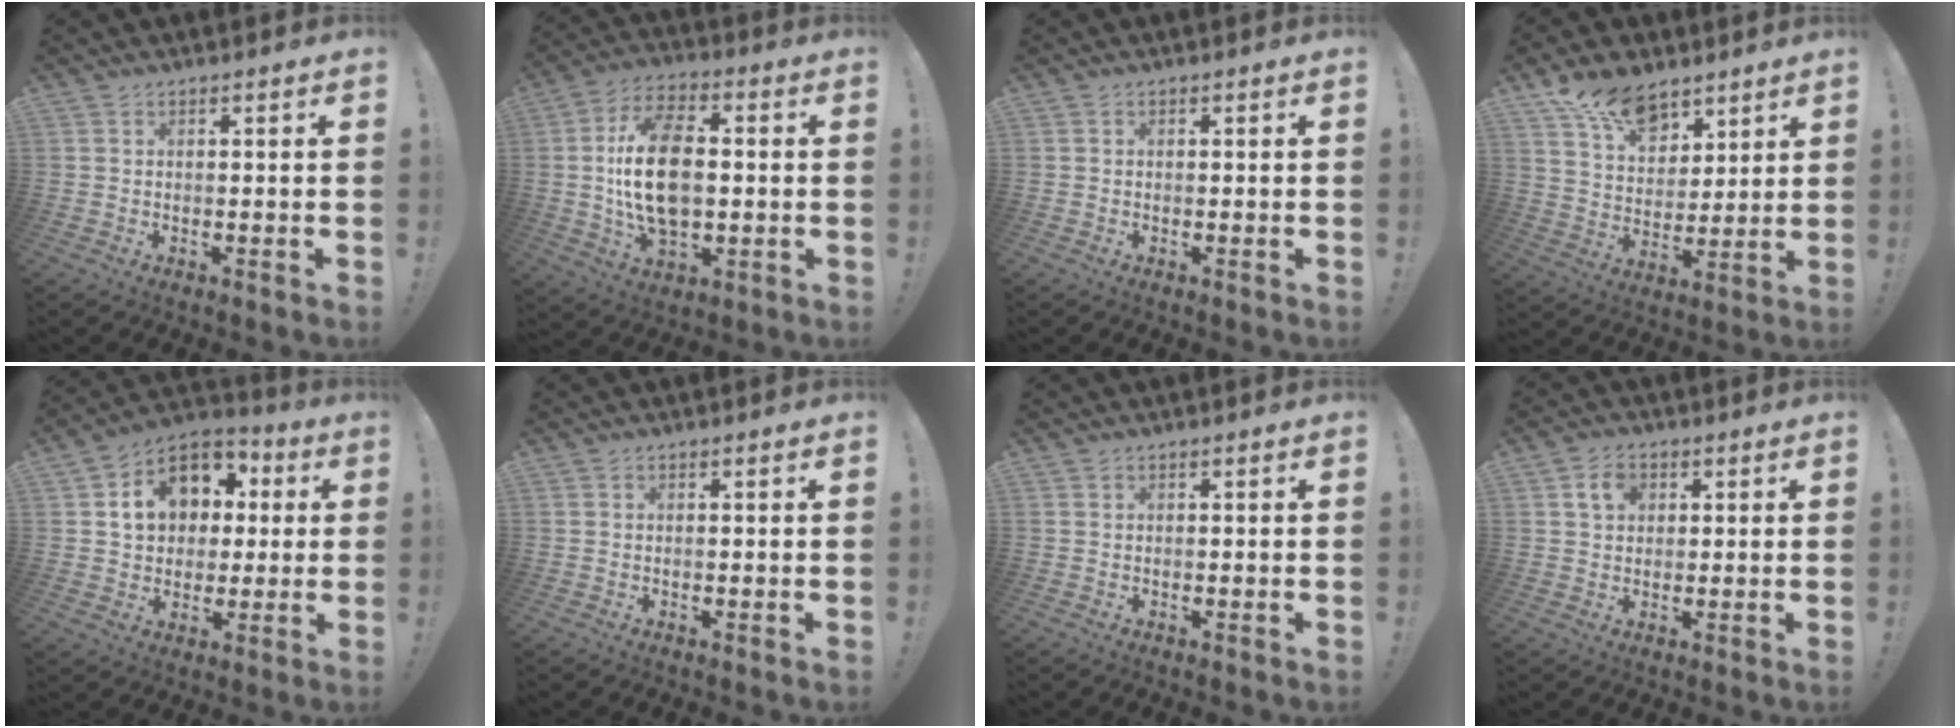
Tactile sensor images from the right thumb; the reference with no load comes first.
{"total": 18.1, "force": [0.1, 11.1, 14.3], "torque": [-0.265, 0.003, -0.005]}
{"total": 0.0}
{"total": 14.3, "force": [9.5, 8.6, 6.4], "torque": [-0.110, -0.053, 0.181]}
{"total": 14.5, "force": [3.8, 11.8, 7.6], "torque": [-0.112, -0.006, 0.079]}
{"total": 0.0}
{"total": 0.0}
{"total": 5.6, "force": [2.0, 4.2, 3.1], "torque": [-0.046, 0.004, 0.036]}